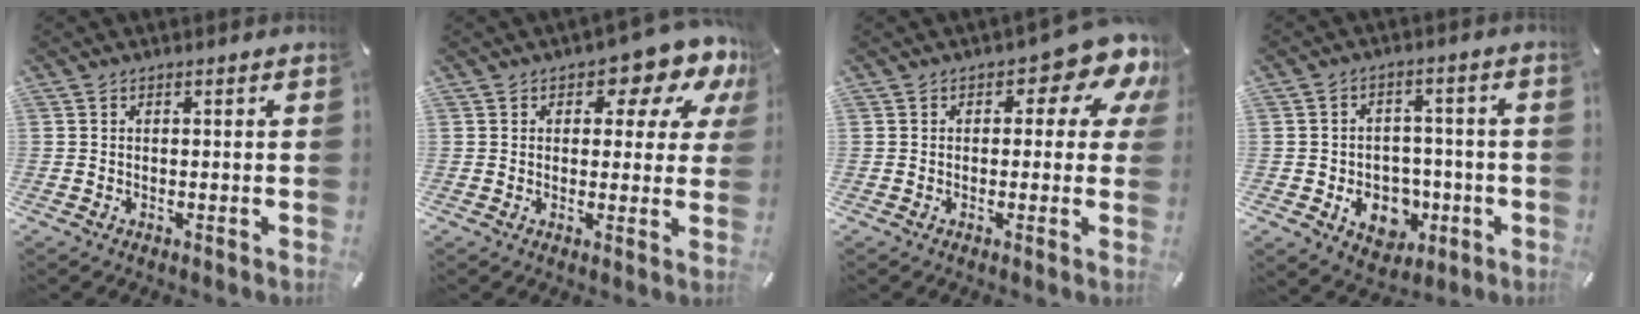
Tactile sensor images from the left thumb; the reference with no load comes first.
{"total": 9.8, "force": [5.4, 5.0, 6.4], "torque": [-0.069, -0.039, 0.085]}
{"total": 9.0, "force": [4.0, 4.2, 6.9], "torque": [-0.082, -0.024, 0.061]}
{"total": 9.8, "force": [-2.9, 8.0, 4.9], "torque": [-0.076, 0.017, -0.045]}